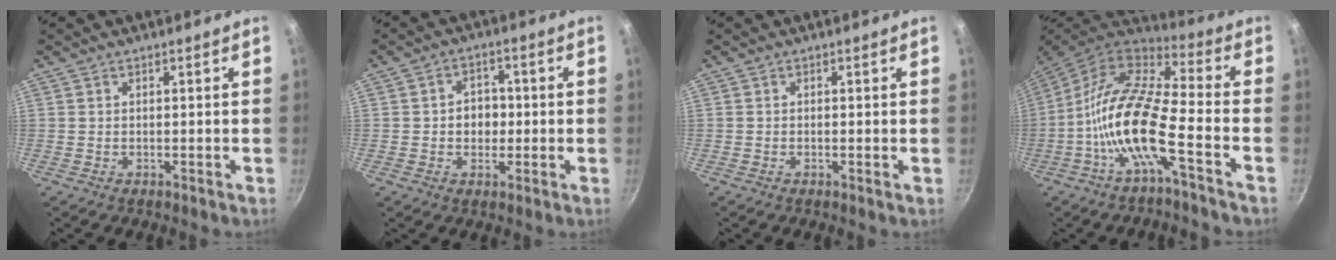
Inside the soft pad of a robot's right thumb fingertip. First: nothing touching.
{"total": 5.5, "force": [-0.3, 4.5, 3.1], "torque": [-0.014, 0.007, -0.007]}
{"total": 0.0}
{"total": 16.0, "force": [-5.6, 4.3, 14.4], "torque": [-0.272, 0.049, -0.128]}